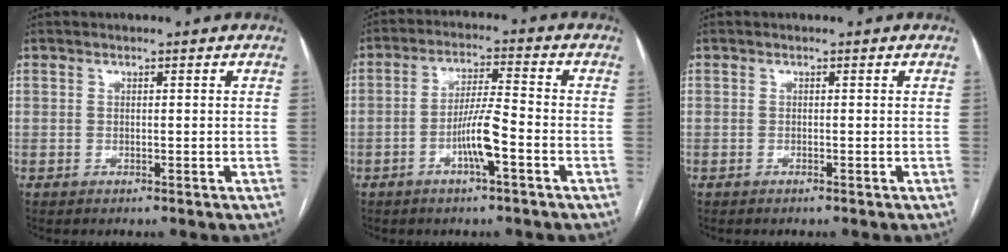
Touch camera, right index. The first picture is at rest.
{"total": 6.7, "force": [-2.7, 0.3, 6.1], "torque": [-0.121, 0.005, -0.048]}
{"total": 0.0}